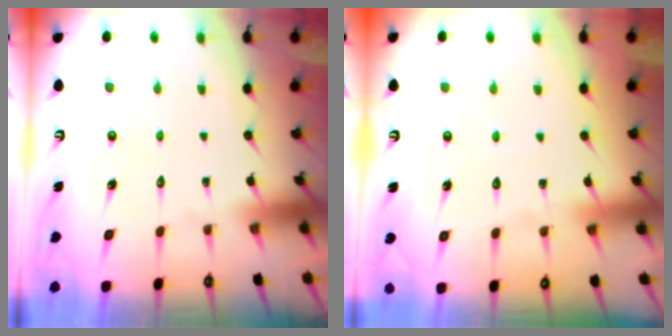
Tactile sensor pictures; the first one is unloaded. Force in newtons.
{"total": 4.5, "press": 4.4, "slide": 0.7}